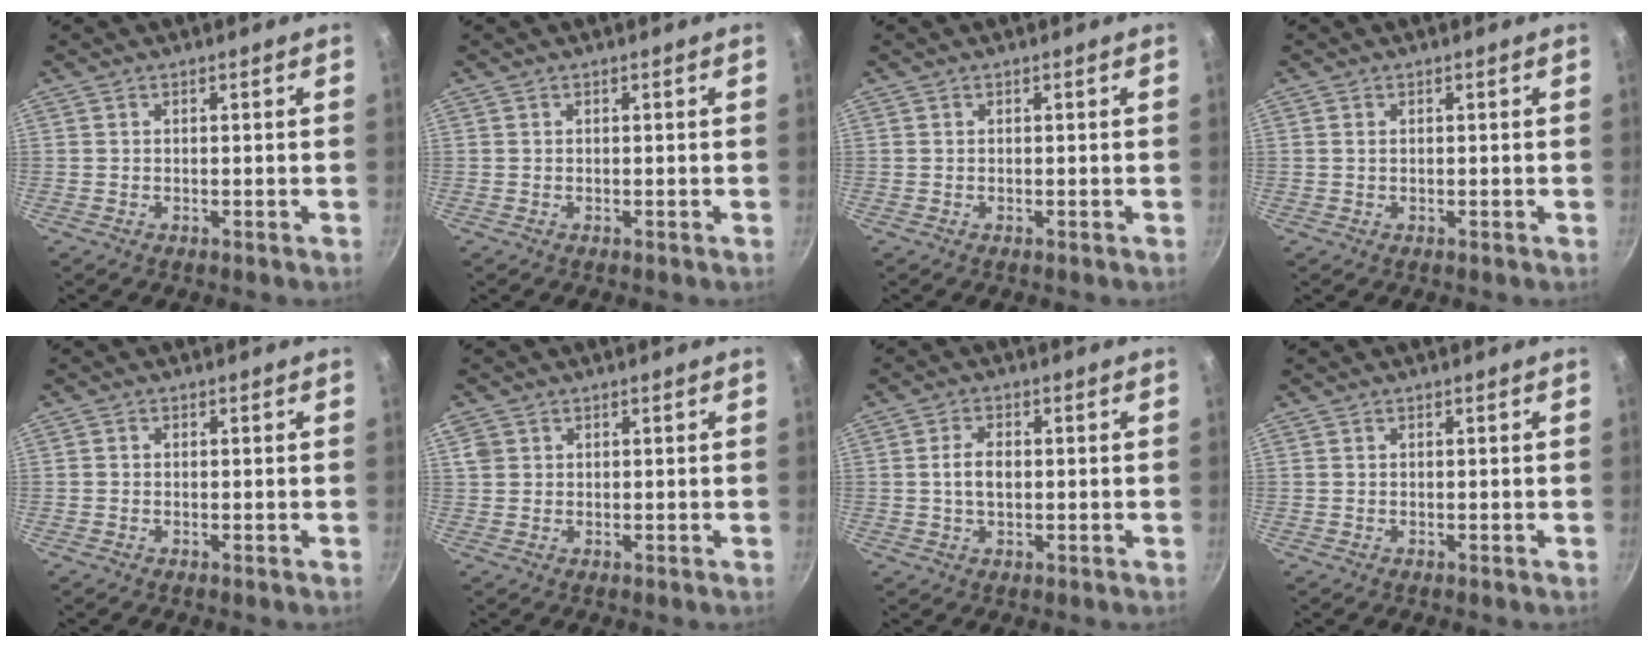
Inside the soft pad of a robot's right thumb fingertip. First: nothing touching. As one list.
[{"total": 0.0}, {"total": 0.0}, {"total": 0.5, "force": [0.2, 0.2, 0.5], "torque": [-0.010, 0.000, 0.002]}, {"total": 0.6, "force": [-0.1, 0.5, 0.2], "torque": [-0.003, 0.002, -0.003]}, {"total": 2.3, "force": [0.8, 1.9, 1.0], "torque": [-0.017, 0.001, 0.016]}, {"total": 4.1, "force": [0.0, 2.5, 3.3], "torque": [-0.053, 0.009, -0.003]}, {"total": 0.0}]